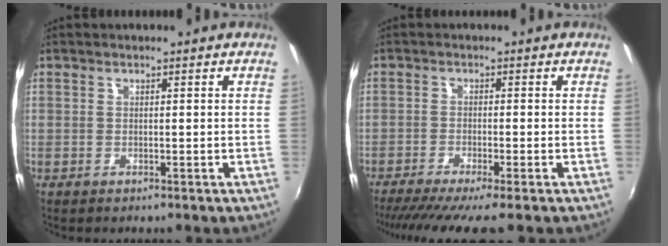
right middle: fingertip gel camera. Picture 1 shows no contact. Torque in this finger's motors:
{"motor_torque": [0.93, -0.88, 0.21, 0.05]}